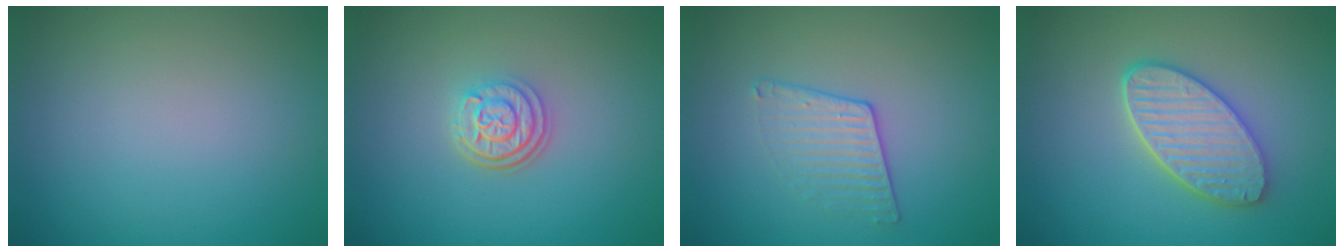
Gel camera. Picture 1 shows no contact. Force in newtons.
{"total": 3.0, "press": 2.4, "slide": 1.8}
{"total": 2.0, "press": 1.5, "slide": 1.3}
{"total": 5.1, "press": 4.5, "slide": 2.5}